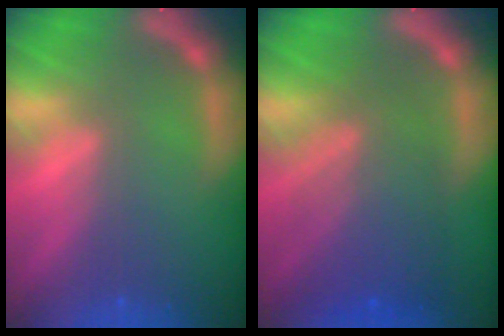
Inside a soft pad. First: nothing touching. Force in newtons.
{"total": 7.5}